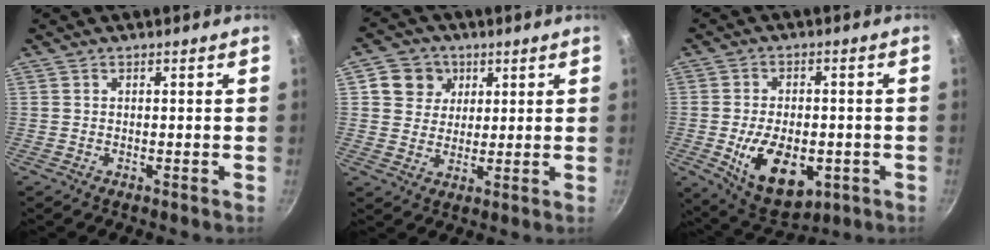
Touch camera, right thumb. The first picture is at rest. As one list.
[{"total": 7.3, "force": [2.7, 6.5, 2.1], "torque": [0.001, -0.001, 0.039]}, {"total": 14.2, "force": [-3.5, 8.5, 10.8], "torque": [-0.152, -0.002, -0.040]}]